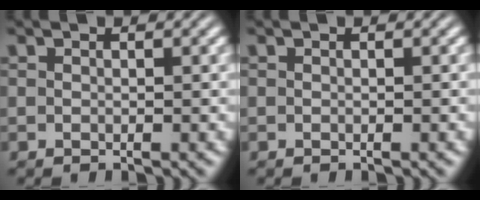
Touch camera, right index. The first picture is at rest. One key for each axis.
{"total": 0.0}